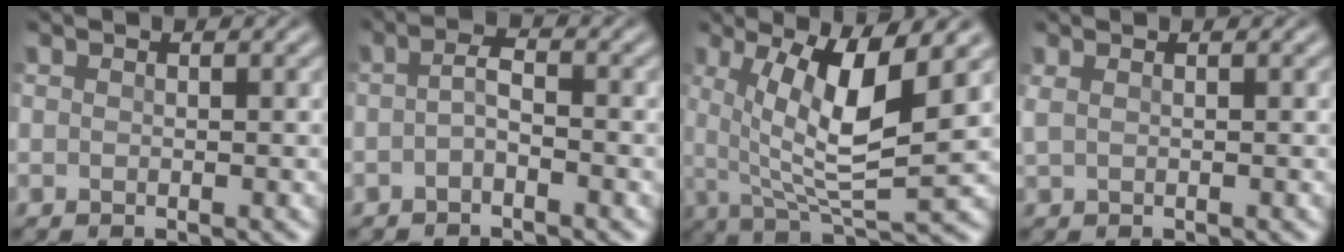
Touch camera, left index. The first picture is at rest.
{"total": 1.8, "force": [-0.9, 0.6, 1.5], "torque": [-0.033, 0.004, -0.024]}
{"total": 8.3, "force": [1.8, 2.2, 7.8], "torque": [-0.141, -0.010, 0.032]}
{"total": 1.1, "force": [0.6, 0.4, 0.8], "torque": [-0.019, 0.001, 0.010]}